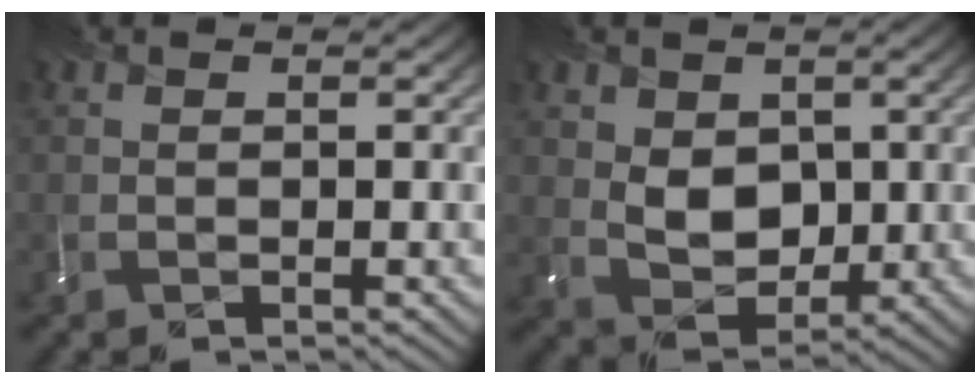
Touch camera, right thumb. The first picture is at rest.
{"total": 5.3, "force": [0.9, 4.3, 3.1], "torque": [-0.074, -0.010, 0.019]}